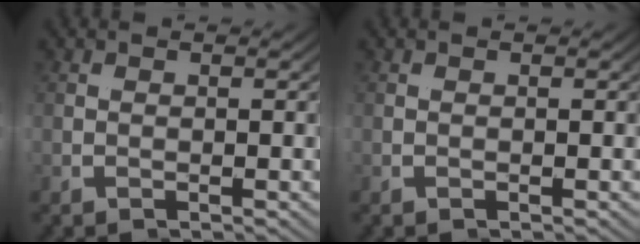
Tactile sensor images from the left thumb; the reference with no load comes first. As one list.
[{"total": 0.0}]